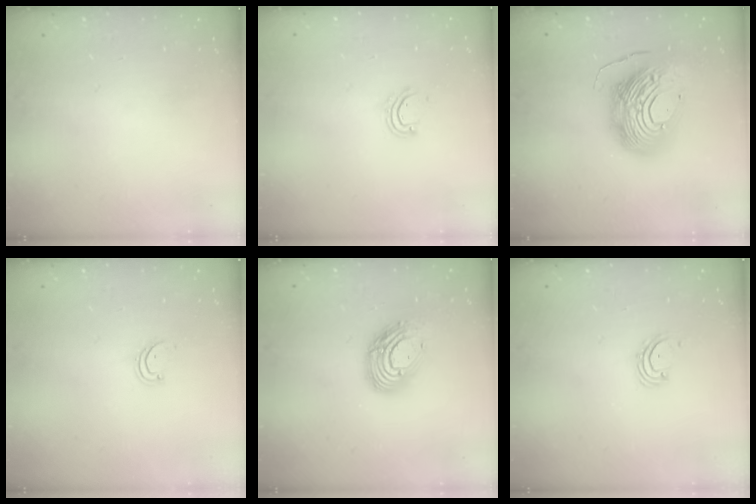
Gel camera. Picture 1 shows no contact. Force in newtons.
{"total": 2.7, "press": 2.7, "slide": 0.2}
{"total": 18.2, "press": 18.1, "slide": 1.7}
{"total": 1.9, "press": 1.9, "slide": 0.2}
{"total": 13.4, "press": 13.3, "slide": 1.4}
{"total": 2.3, "press": 2.3, "slide": 0.5}